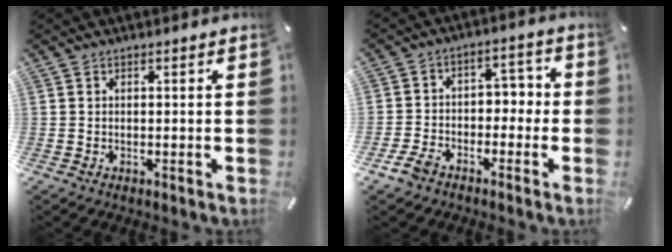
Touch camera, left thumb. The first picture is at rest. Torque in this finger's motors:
{"motor_torque": [0.66, 0.61, -0.26, 0.24, 0.11]}